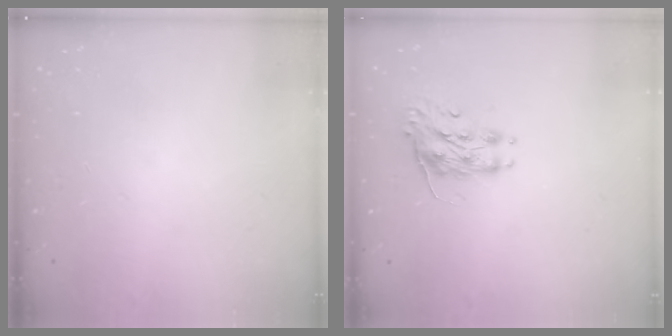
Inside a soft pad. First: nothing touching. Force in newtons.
{"total": 8.4, "press": 8.4, "slide": 0.3}